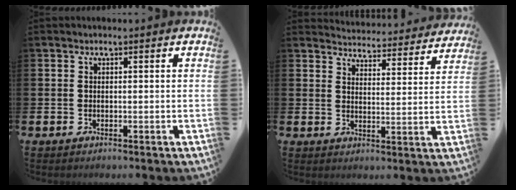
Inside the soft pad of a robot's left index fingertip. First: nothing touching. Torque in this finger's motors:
{"motor_torque": [0.80, -1.33, 0.12, 0.00]}